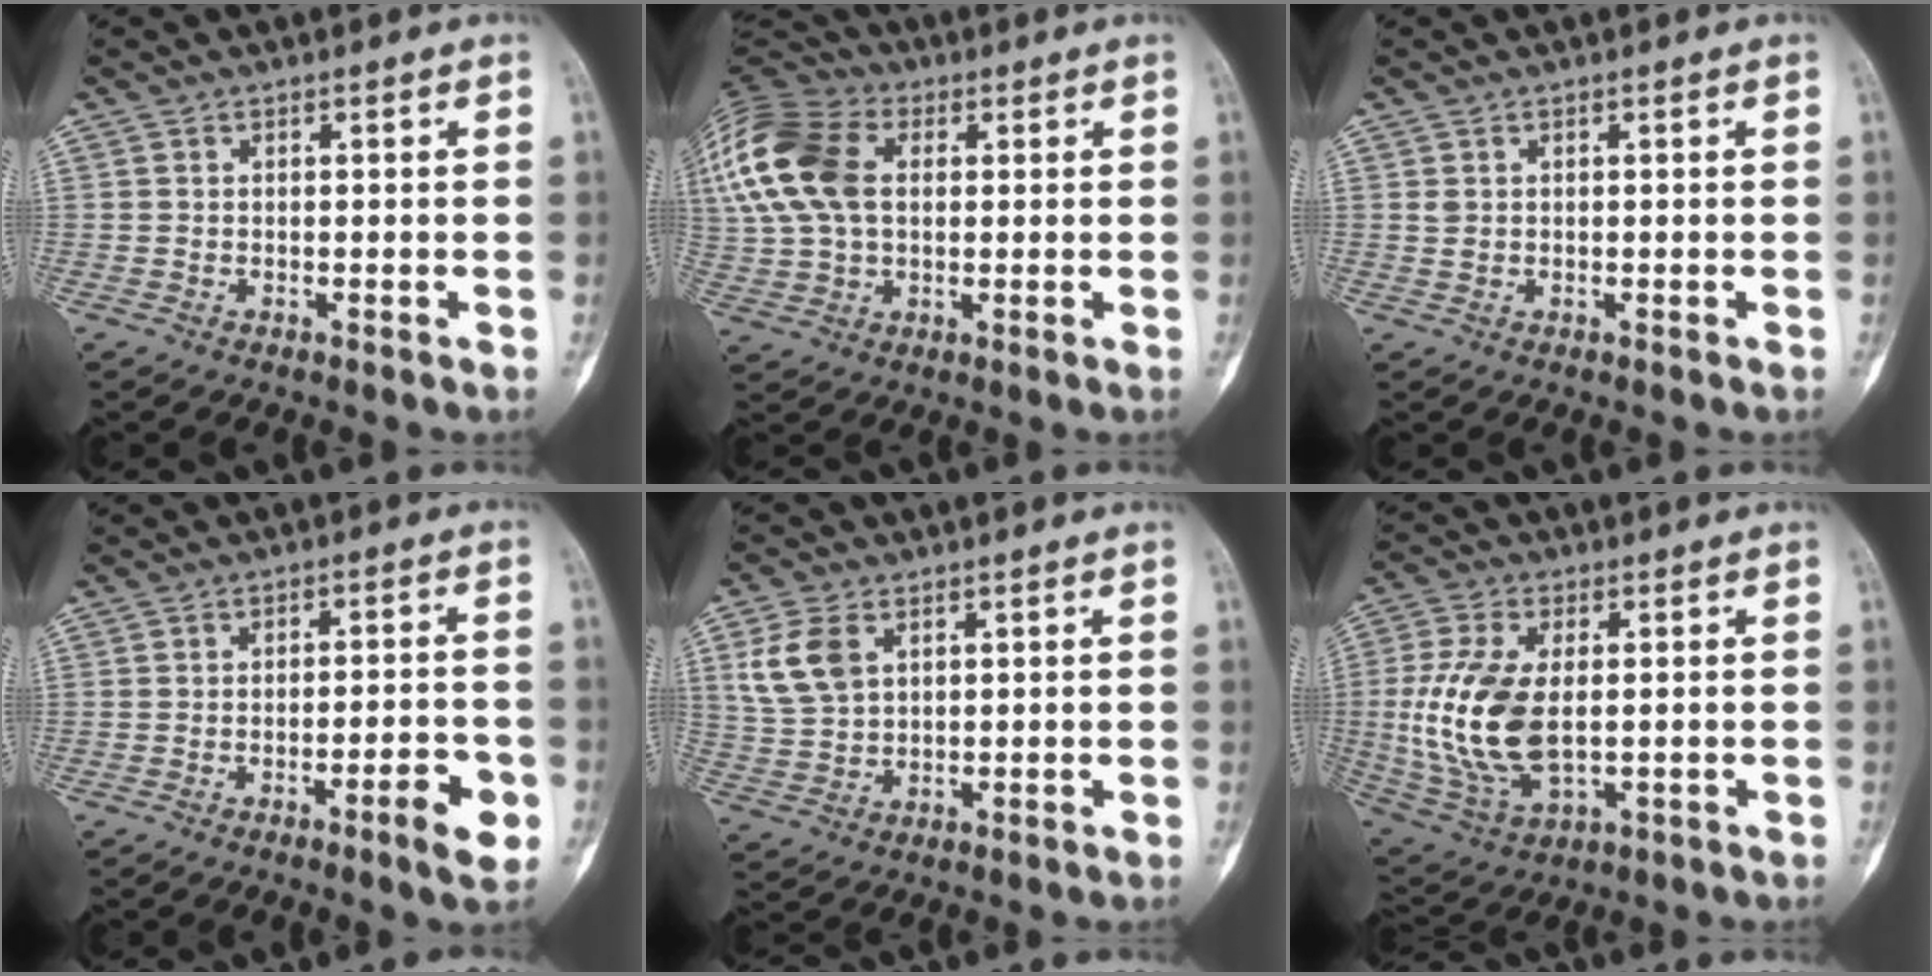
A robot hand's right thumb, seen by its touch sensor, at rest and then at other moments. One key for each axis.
{"total": 21.6, "fx": 4.9, "fy": 14.5, "fz": 15.2, "tx": -0.359, "ty": 0.032, "tz": 0.088}
{"total": 1.1, "fx": 0.4, "fy": 0.8, "fz": 0.6, "tx": -0.010, "ty": 0.001, "tz": 0.010}
{"total": 6.5, "fx": -2.9, "fy": 1.4, "fz": 5.7, "tx": -0.075, "ty": 0.016, "tz": -0.037}
{"total": 8.0, "fx": 3.0, "fy": 5.4, "fz": 5.2, "tx": -0.101, "ty": -0.005, "tz": 0.067}
{"total": 16.2, "fx": 0.2, "fy": 8.9, "fz": 13.5, "tx": -0.286, "ty": -0.010, "tz": 0.016}